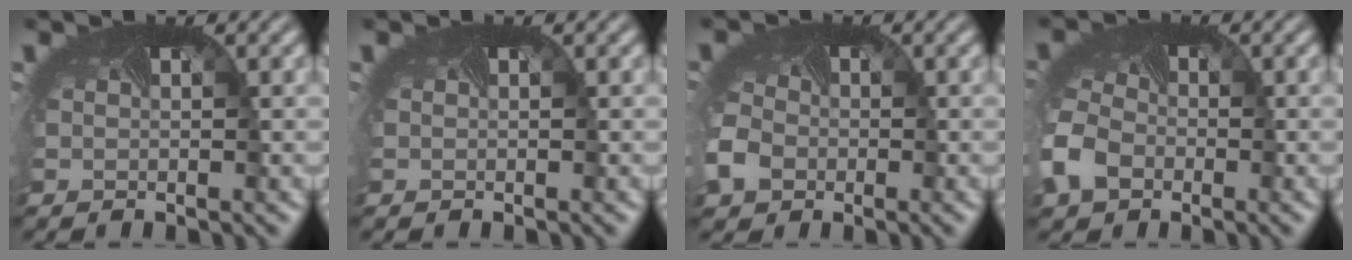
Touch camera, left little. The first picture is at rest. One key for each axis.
{"total": 0.0}
{"total": 5.1, "fx": -2.0, "fy": 4.0, "fz": 2.5, "tx": -0.071, "ty": -0.018, "tz": -0.038}
{"total": 6.2, "fx": -2.7, "fy": 4.6, "fz": 3.2, "tx": -0.092, "ty": -0.016, "tz": -0.054}